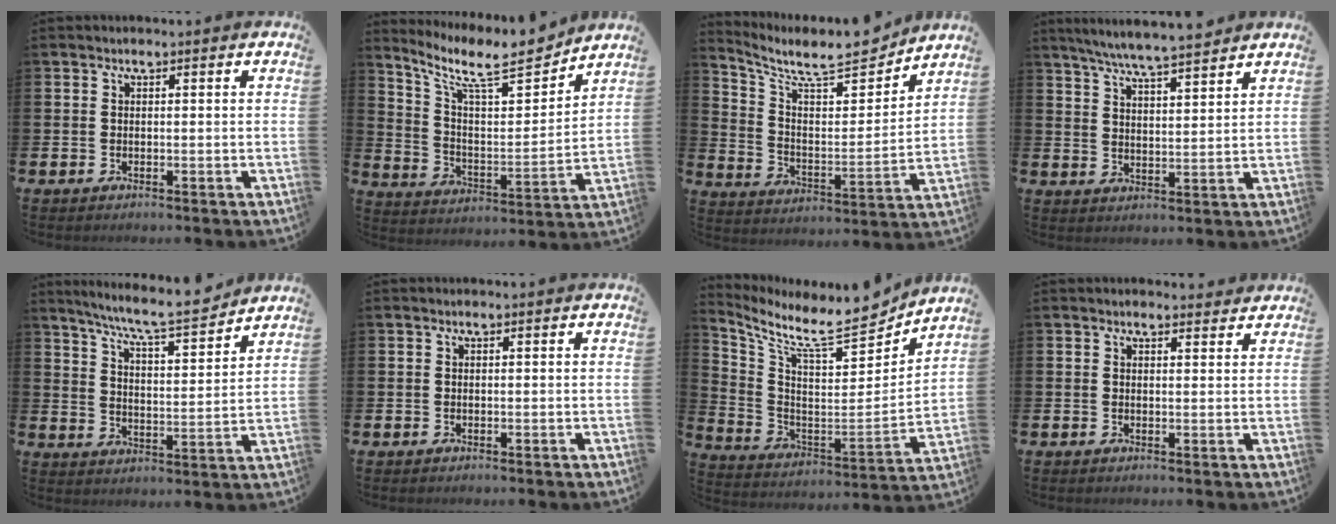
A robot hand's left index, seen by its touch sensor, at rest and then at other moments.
{"total": 10.4, "force": [8.9, 2.5, 4.7], "torque": [-0.115, -0.062, 0.151]}
{"total": 9.2, "force": [8.4, 2.2, 3.1], "torque": [-0.086, -0.069, 0.142]}
{"total": 6.3, "force": [6.0, -0.1, 1.8], "torque": [-0.054, -0.032, 0.106]}
{"total": 7.8, "force": [7.2, 0.3, 2.8], "torque": [-0.072, -0.052, 0.123]}
{"total": 0.0}
{"total": 11.5, "force": [10.0, 2.2, 5.2], "torque": [-0.124, -0.083, 0.160]}
{"total": 1.6, "force": [1.5, 0.4, 0.0], "torque": [0.008, -0.006, 0.026]}